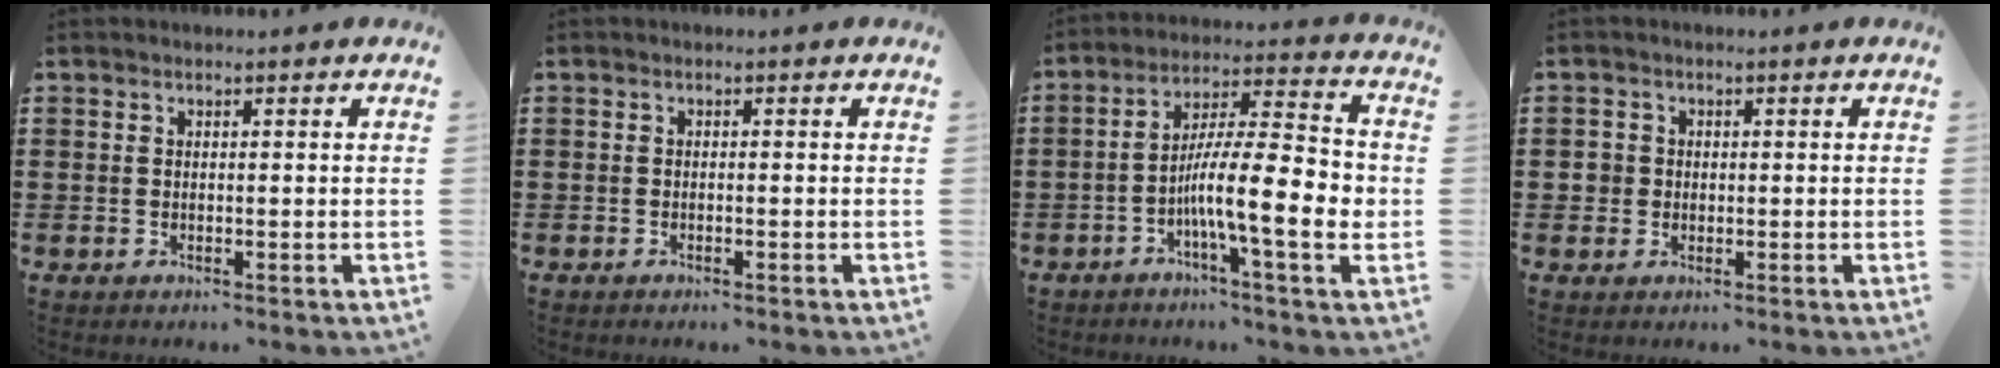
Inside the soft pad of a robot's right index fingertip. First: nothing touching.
{"total": 0.6, "force": [-0.6, 0.0, 0.2], "torque": [-0.005, -0.003, -0.012]}
{"total": 13.2, "force": [-3.1, 2.6, 12.5], "torque": [-0.224, -0.014, -0.059]}
{"total": 1.6, "force": [-0.1, 1.6, 0.3], "torque": [-0.012, 0.007, -0.003]}